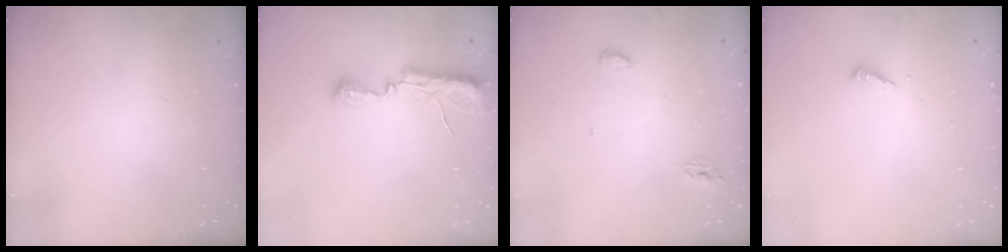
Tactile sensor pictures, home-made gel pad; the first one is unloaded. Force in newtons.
{"total": 7.7, "press": 7.6, "slide": 1.0}
{"total": 5.2, "press": 4.4, "slide": 2.7}
{"total": 2.0, "press": 2.0, "slide": 0.2}